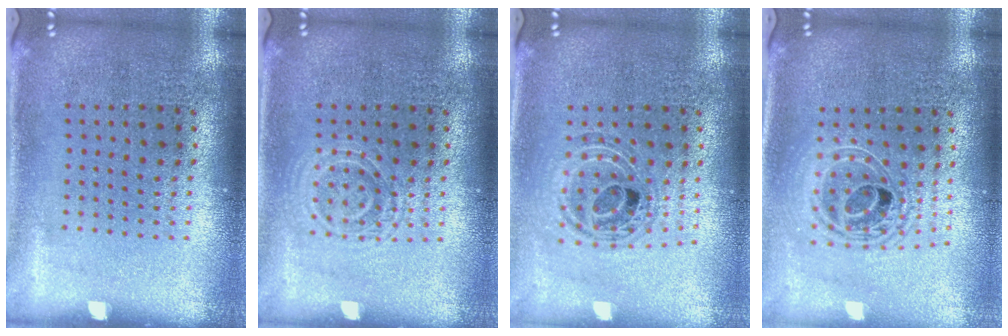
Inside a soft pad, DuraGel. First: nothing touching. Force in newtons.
{"total": 1.8, "press": 1.8, "slide": 0.4}
{"total": 0.9, "press": 0.9, "slide": 0.2}
{"total": 1.8, "press": 1.4, "slide": 1.1}